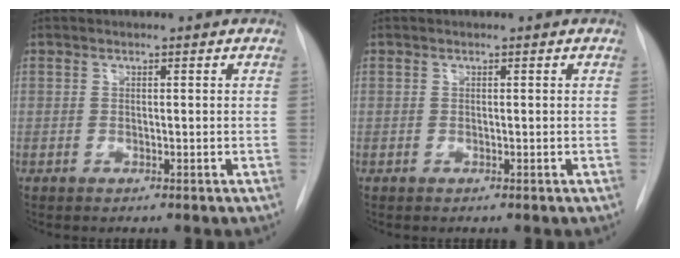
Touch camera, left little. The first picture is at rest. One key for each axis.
{"total": 0.0}